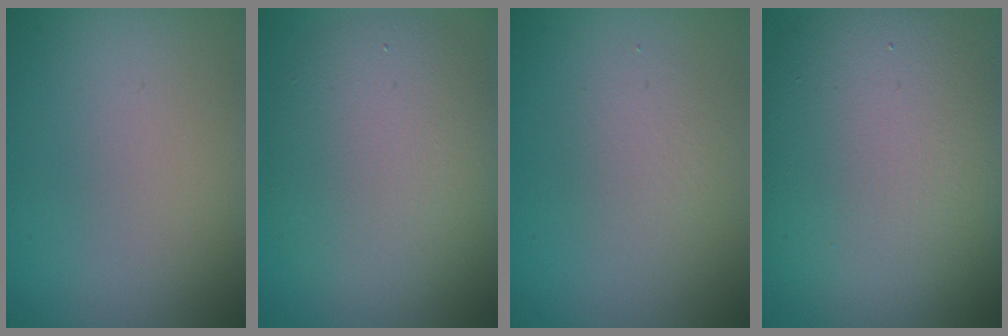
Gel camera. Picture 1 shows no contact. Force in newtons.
{"total": 7.5, "press": 7.5, "slide": 0.6}
{"total": 2.0, "press": 1.9, "slide": 0.2}
{"total": 13.3, "press": 13.3, "slide": 0.1}